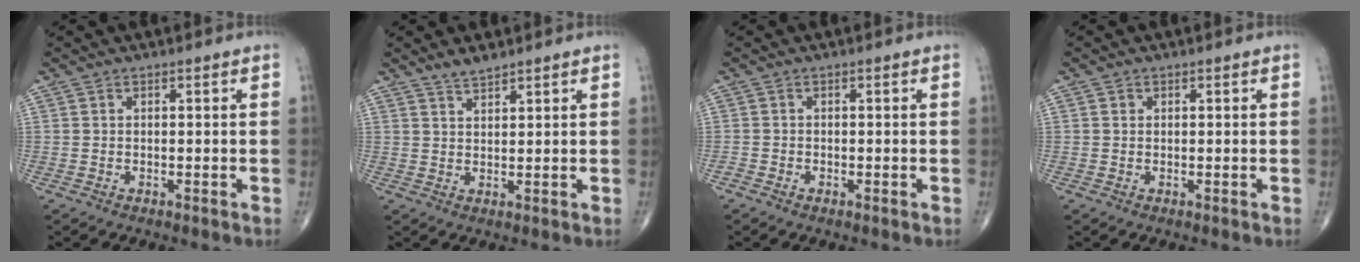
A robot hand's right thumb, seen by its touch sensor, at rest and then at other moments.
{"total": 2.7, "force": [2.4, 0.6, 1.1], "torque": [-0.016, -0.010, 0.046]}
{"total": 0.7, "force": [-0.5, 0.5, 0.3], "torque": [-0.004, 0.000, -0.011]}
{"total": 0.6, "force": [0.2, 0.5, 0.1], "torque": [0.001, 0.001, 0.003]}